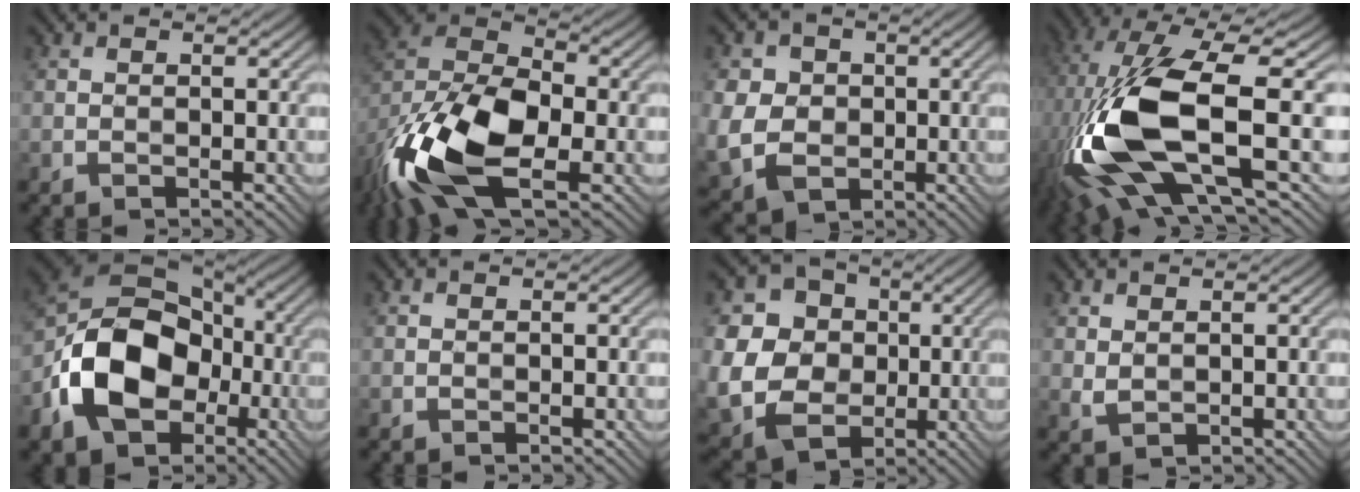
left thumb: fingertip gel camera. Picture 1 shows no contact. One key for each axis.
{"total": 16.4, "fx": -7.0, "fy": 8.0, "fz": 12.5, "tx": -0.284, "ty": -0.018, "tz": -0.147}
{"total": 8.3, "fx": -0.3, "fy": 7.3, "fz": 3.9, "tx": -0.113, "ty": -0.009, "tz": -0.019}
{"total": 18.5, "fx": -2.3, "fy": 6.9, "fz": 17.0, "tx": -0.384, "ty": -0.007, "tz": -0.026}
{"total": 14.4, "fx": -4.1, "fy": 10.1, "fz": 9.5, "tx": -0.194, "ty": -0.011, "tz": -0.089}
{"total": 0.0}
{"total": 12.2, "fx": -0.1, "fy": 10.8, "fz": 5.6, "tx": -0.164, "ty": -0.025, "tz": -0.018}
{"total": 1.4, "fx": 0.8, "fy": 0.8, "fz": 0.8, "tx": -0.025, "ty": -0.004, "tz": 0.021}